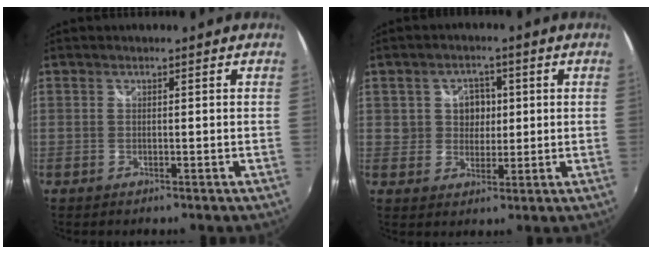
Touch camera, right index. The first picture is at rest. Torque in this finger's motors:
{"motor_torque": [0.07, 0.06, 0.05, 0.03]}